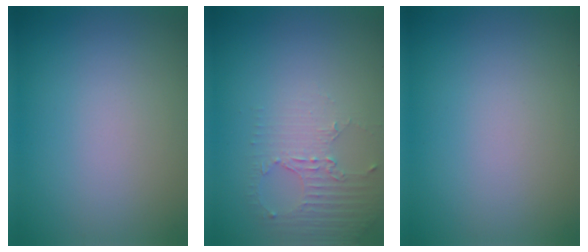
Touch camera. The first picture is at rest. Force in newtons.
{"total": 2.5, "press": 1.7, "slide": 1.8}
{"total": 0.0}